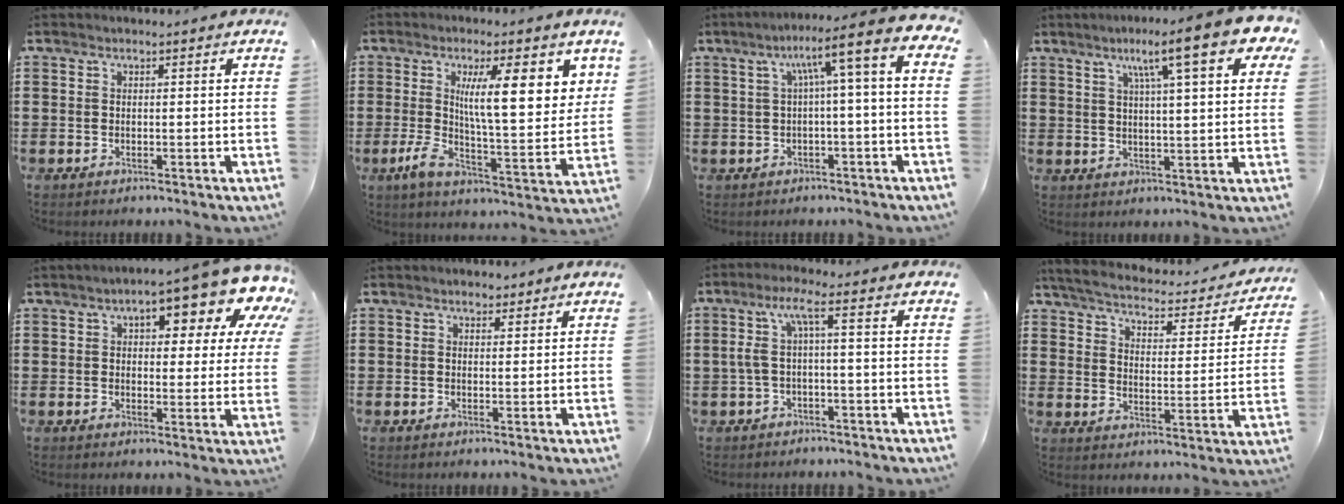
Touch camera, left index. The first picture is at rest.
{"total": 12.7, "force": [4.4, 3.4, 11.4], "torque": [-0.184, -0.016, 0.069]}
{"total": 6.8, "force": [0.9, -0.5, 6.7], "torque": [-0.121, -0.032, -0.002]}
{"total": 12.2, "force": [7.0, 1.5, 9.9], "torque": [-0.175, -0.011, 0.109]}
{"total": 11.3, "force": [7.2, 4.0, 7.7], "torque": [-0.104, -0.043, 0.111]}
{"total": 1.9, "force": [1.6, 0.8, 0.6], "torque": [-0.007, 0.002, 0.028]}
{"total": 4.6, "force": [-0.6, 0.4, 4.6], "torque": [-0.097, 0.005, -0.021]}
{"total": 3.6, "force": [3.4, 0.2, 1.3], "torque": [-0.046, -0.028, 0.051]}